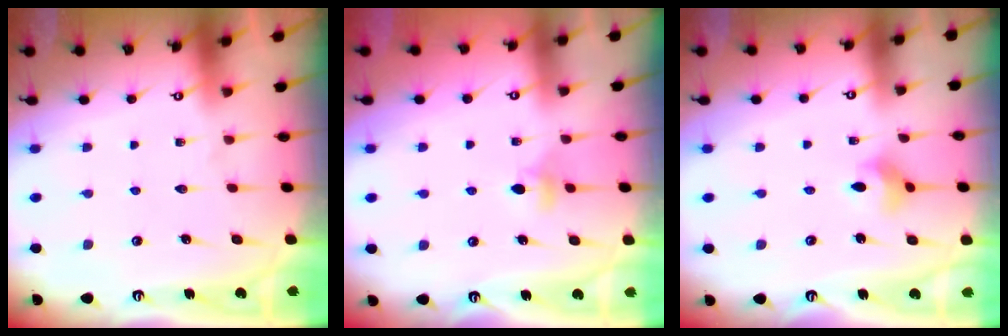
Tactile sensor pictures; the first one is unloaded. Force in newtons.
{"total": 4.7, "press": 4.7, "slide": 0.6}
{"total": 4.3, "press": 4.3, "slide": 0.6}